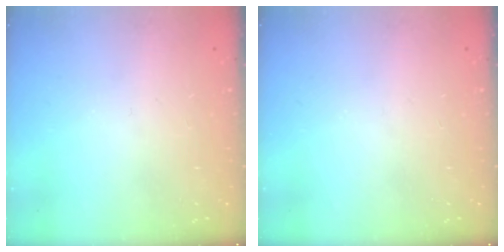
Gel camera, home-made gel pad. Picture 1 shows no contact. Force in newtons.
{"total": 0.0}